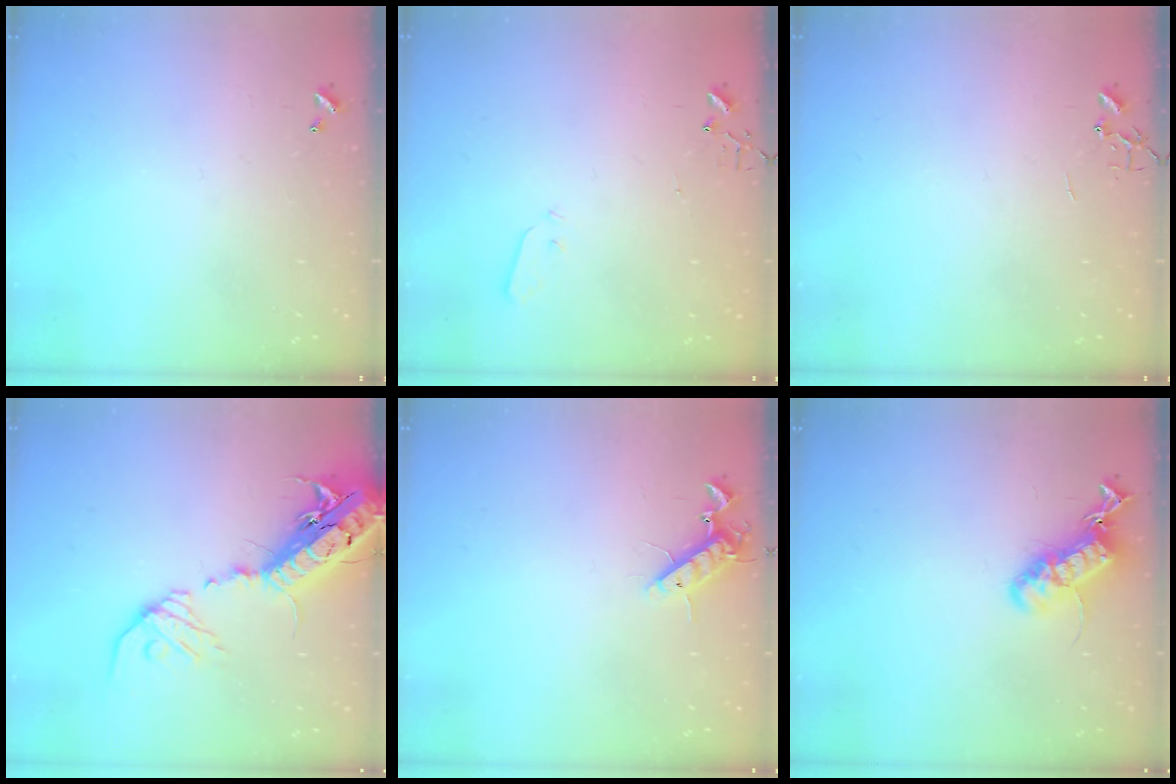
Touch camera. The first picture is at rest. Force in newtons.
{"total": 2.9, "press": 2.8, "slide": 0.8}
{"total": 0.0}
{"total": 23.9, "press": 23.3, "slide": 5.5}
{"total": 10.0, "press": 9.8, "slide": 1.5}
{"total": 16.7, "press": 16.6, "slide": 1.2}